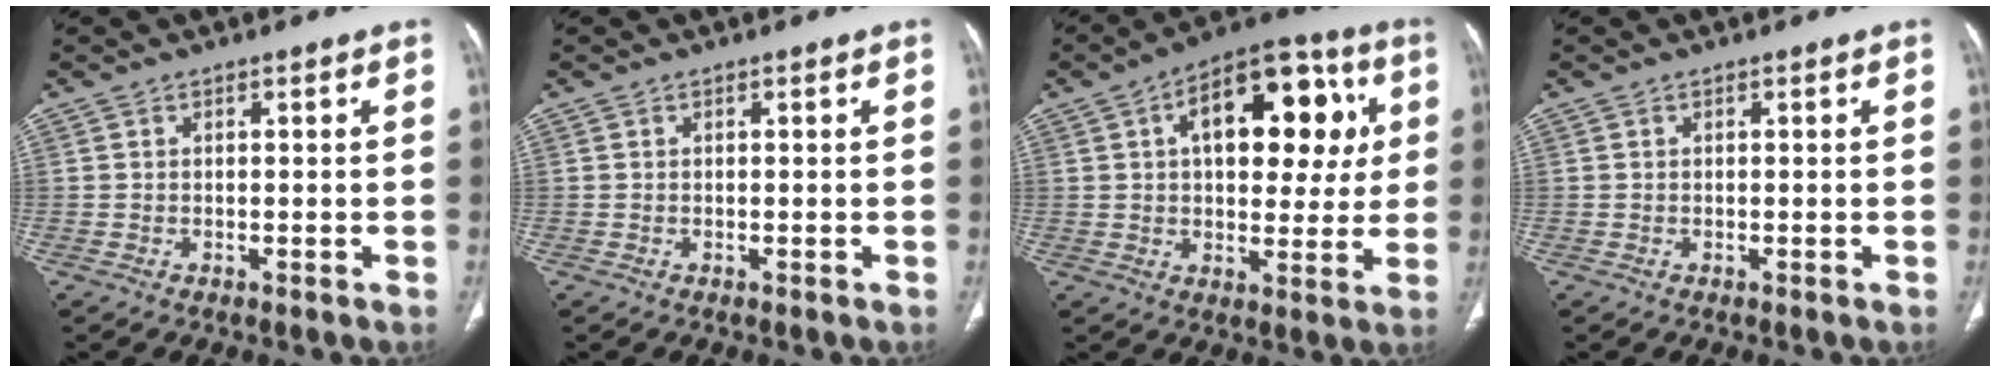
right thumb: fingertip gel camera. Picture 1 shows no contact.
{"total": 0.0}
{"total": 20.2, "force": [5.3, 11.0, 16.1], "torque": [-0.177, 0.016, 0.069]}
{"total": 0.0}